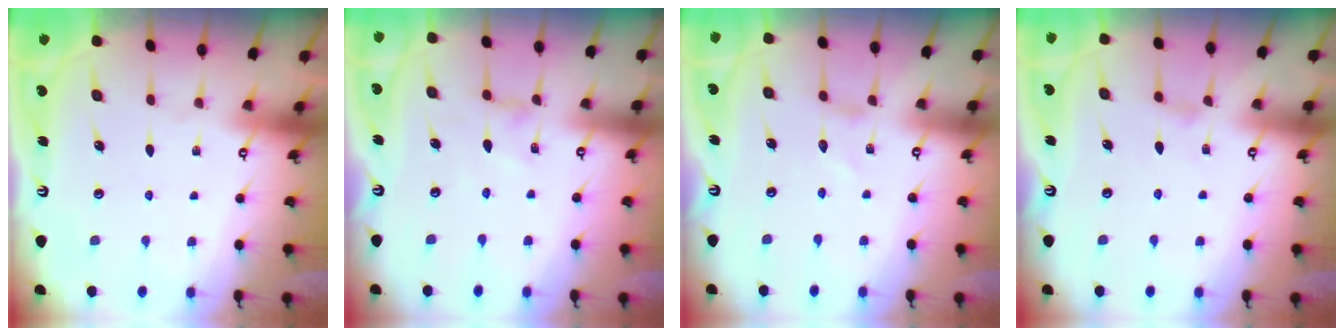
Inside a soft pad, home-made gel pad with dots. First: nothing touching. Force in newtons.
{"total": 1.2, "press": 1.1, "slide": 0.4}
{"total": 0.0}
{"total": 1.5, "press": 1.5, "slide": 0.4}